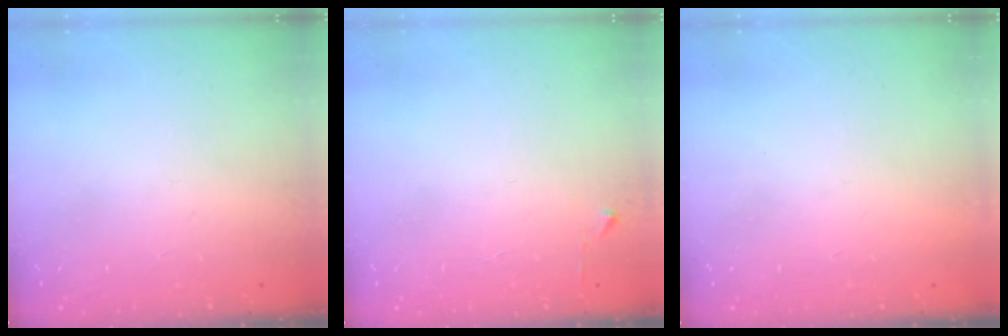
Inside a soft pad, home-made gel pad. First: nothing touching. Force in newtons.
{"total": 2.4, "press": 2.4, "slide": 0.3}
{"total": 1.5, "press": 1.5, "slide": 0.1}